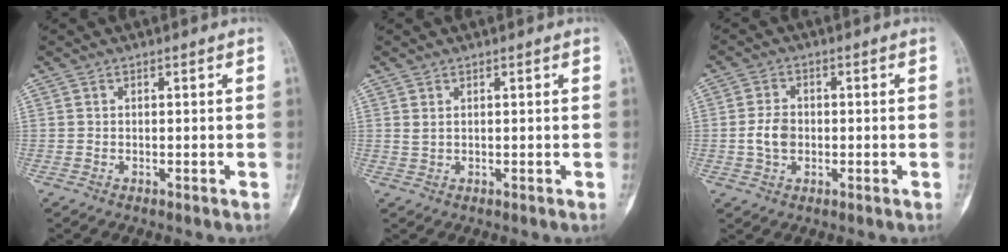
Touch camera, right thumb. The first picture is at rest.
{"total": 0.9, "force": [0.6, 0.4, 0.6], "torque": [-0.014, 0.006, 0.016]}
{"total": 4.7, "force": [-0.5, 3.4, 3.2], "torque": [-0.056, 0.007, -0.013]}